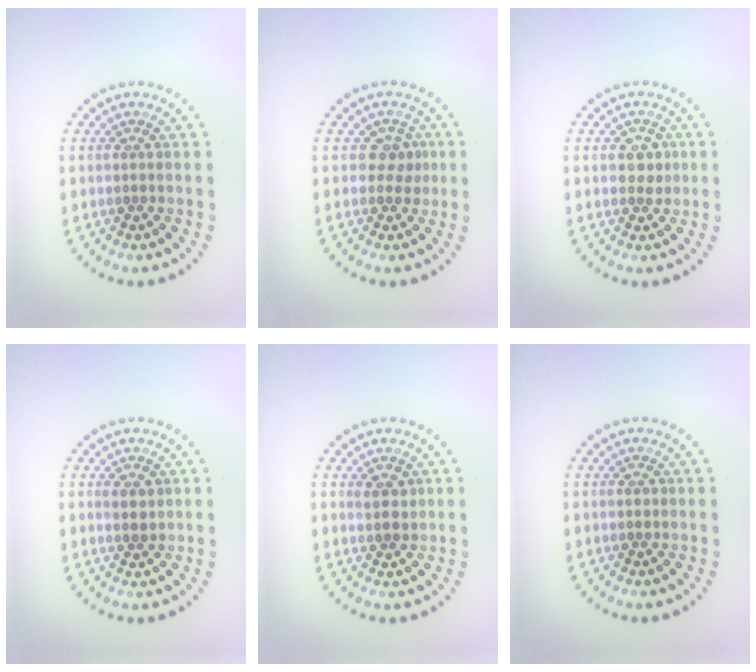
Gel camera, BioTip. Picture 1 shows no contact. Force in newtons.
{"total": 1.7, "press": 1.5, "slide": 0.8}
{"total": 1.9, "press": 1.8, "slide": 0.5}
{"total": 1.5, "press": 1.4, "slide": 0.5}
{"total": 1.5, "press": 1.4, "slide": 0.7}
{"total": 0.8, "press": 0.8, "slide": 0.1}